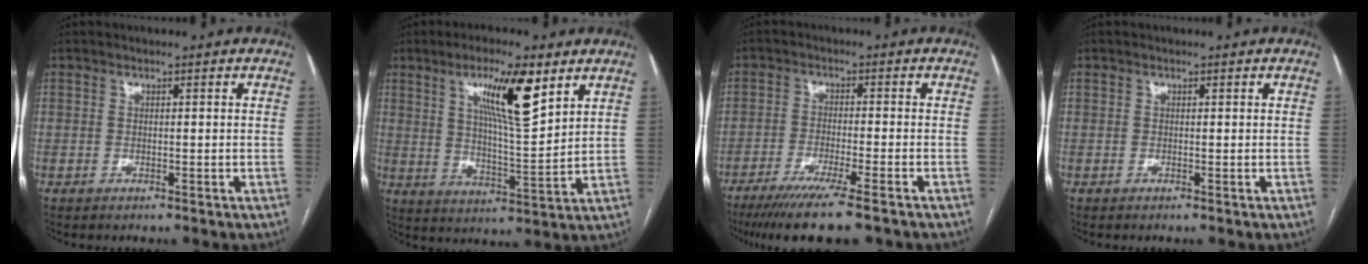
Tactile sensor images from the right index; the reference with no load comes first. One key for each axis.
{"total": 11.6, "fx": 5.9, "fy": 1.5, "fz": 9.9, "tx": -0.171, "ty": -0.003, "tz": 0.101}
{"total": 10.9, "fx": -8.1, "fy": 0.2, "fz": 7.2, "tx": -0.110, "ty": -0.027, "tz": -0.127}
{"total": 0.0}